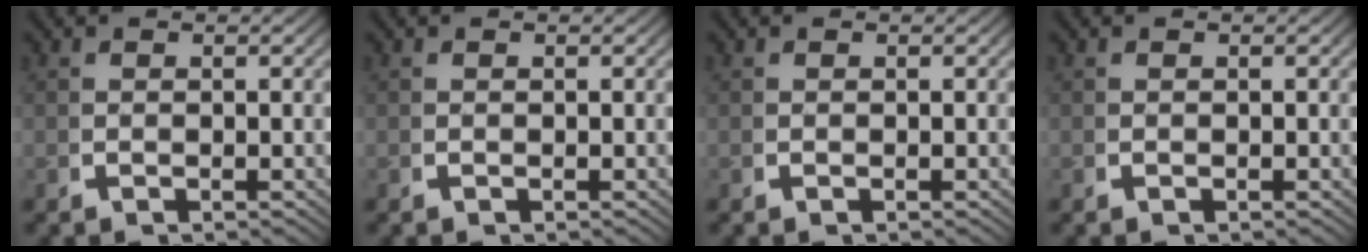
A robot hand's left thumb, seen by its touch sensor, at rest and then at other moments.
{"total": 0.0}
{"total": 0.0}
{"total": 0.0}